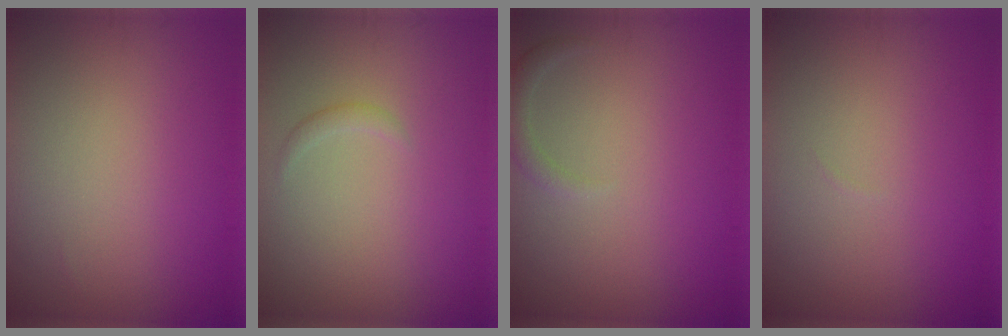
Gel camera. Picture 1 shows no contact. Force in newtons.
{"total": 0.8, "press": 0.8, "slide": 0.1}
{"total": 1.3, "press": 1.2, "slide": 0.2}
{"total": 0.0}